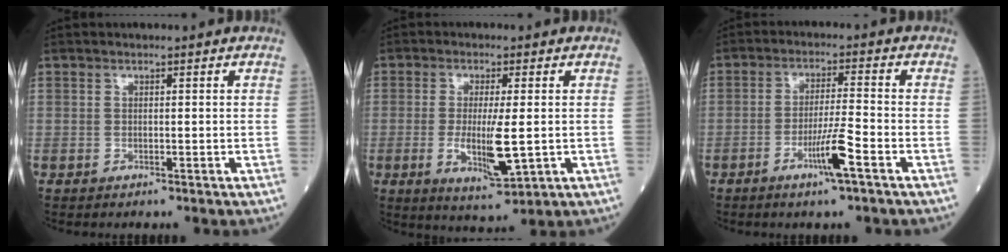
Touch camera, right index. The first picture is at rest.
{"total": 7.7, "force": [-0.9, 1.3, 7.5], "torque": [-0.141, -0.018, -0.013]}
{"total": 6.2, "force": [-3.1, -0.5, 5.4], "torque": [-0.101, -0.008, -0.058]}